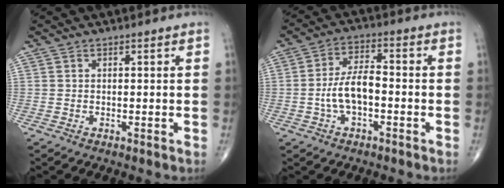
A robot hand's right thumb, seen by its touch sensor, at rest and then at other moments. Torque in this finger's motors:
{"motor_torque": [1.11, 0.99, 1.03, -0.02, 0.06]}